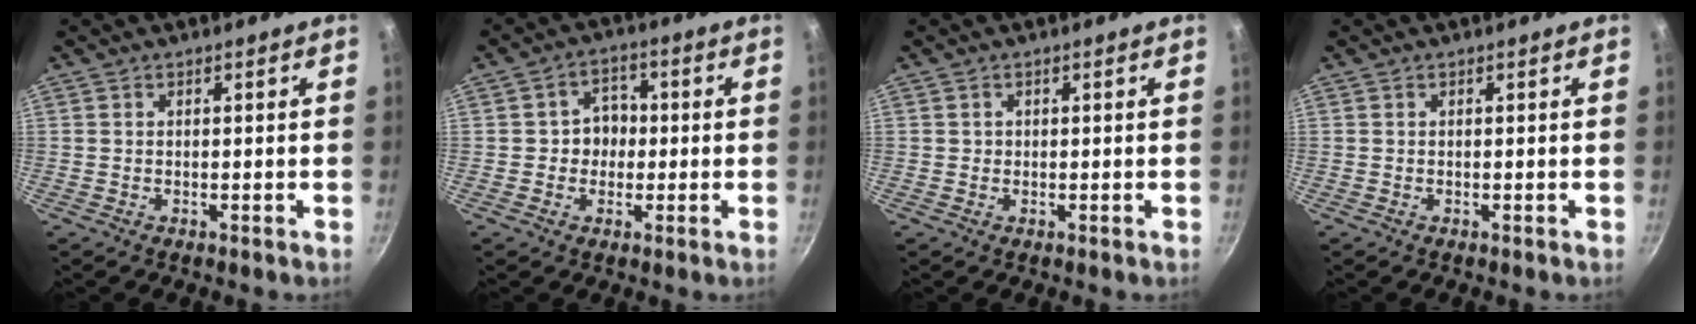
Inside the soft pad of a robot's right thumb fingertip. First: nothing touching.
{"total": 5.5, "force": [-0.3, 4.8, 2.6], "torque": [0.000, 0.011, -0.010]}
{"total": 0.5, "force": [0.0, 0.5, 0.0], "torque": [0.006, 0.001, 0.000]}
{"total": 0.0}